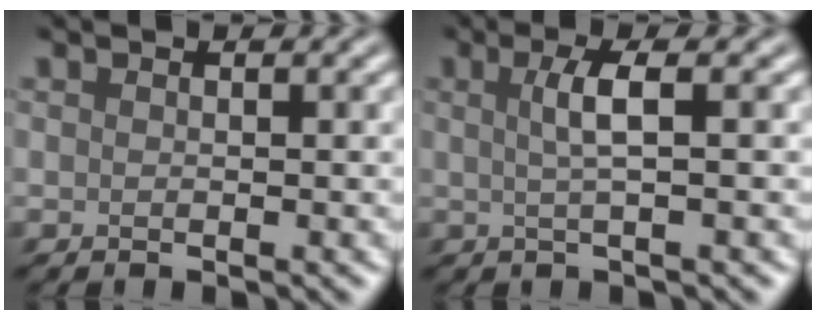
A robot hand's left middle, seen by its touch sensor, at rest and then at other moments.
{"total": 2.9, "force": [0.4, 0.7, 2.7], "torque": [-0.048, 0.004, 0.004]}